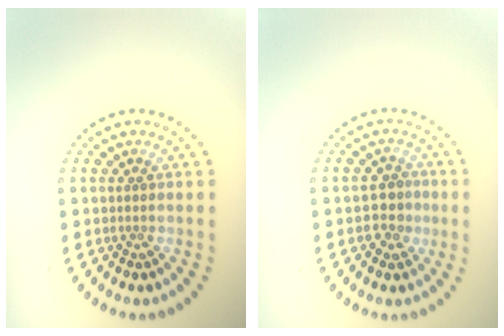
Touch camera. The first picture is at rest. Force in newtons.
{"total": 2.6, "press": 2.4, "slide": 0.8}